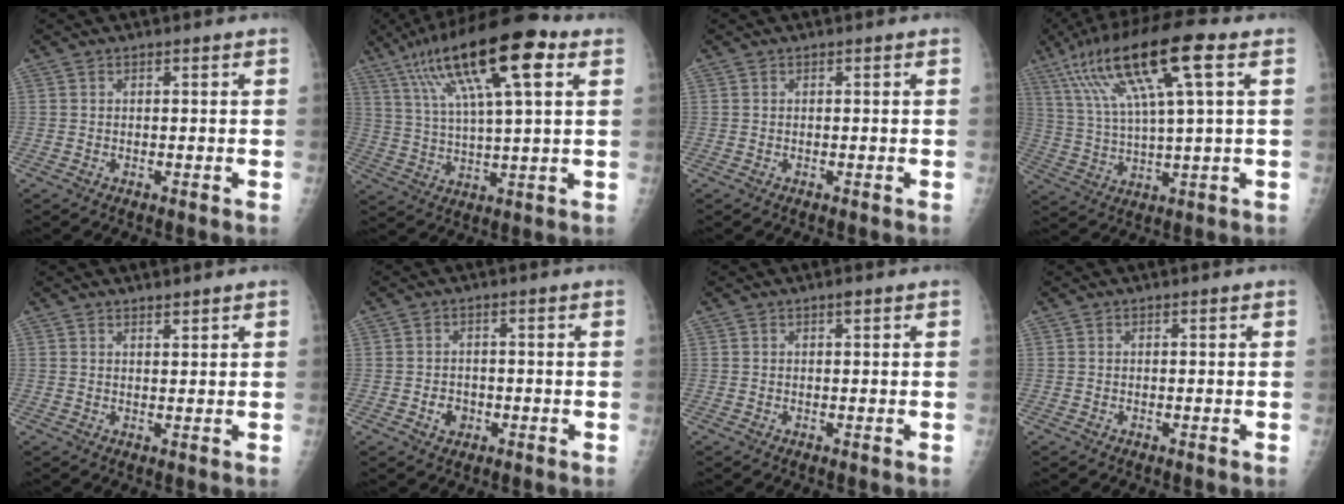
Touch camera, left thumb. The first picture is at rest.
{"total": 20.1, "force": [9.6, 5.1, 17.0], "torque": [-0.285, -0.003, 0.161]}
{"total": 0.0}
{"total": 17.6, "force": [7.6, 3.1, 15.5], "torque": [-0.300, 0.003, 0.135]}
{"total": 1.4, "force": [1.3, 0.2, 0.6], "torque": [-0.004, -0.011, 0.022]}
{"total": 2.9, "force": [-1.0, 2.4, 1.3], "torque": [-0.010, 0.005, -0.012]}
{"total": 0.8, "force": [0.4, 0.2, 0.6], "torque": [-0.009, 0.000, 0.007]}
{"total": 0.0}